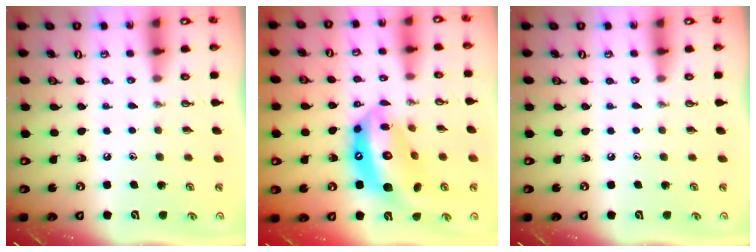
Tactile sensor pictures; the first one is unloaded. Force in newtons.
{"total": 18.2, "press": 18.0, "slide": 2.2}
{"total": 0.0}